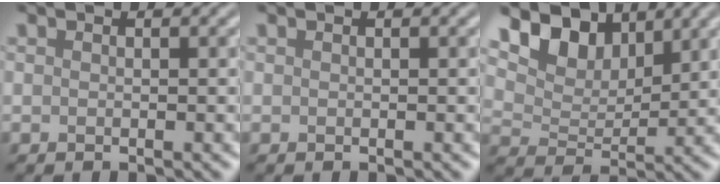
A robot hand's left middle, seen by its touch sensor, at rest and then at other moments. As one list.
[{"total": 0.0}, {"total": 7.0, "force": [4.8, 3.8, 3.3], "torque": [-0.069, 0.003, 0.073]}]